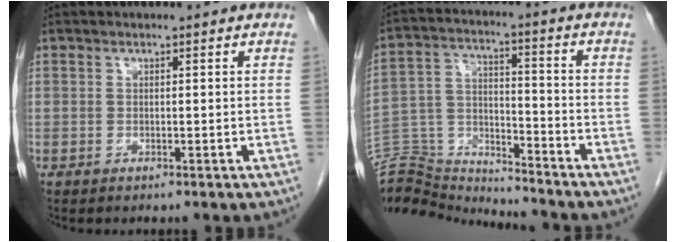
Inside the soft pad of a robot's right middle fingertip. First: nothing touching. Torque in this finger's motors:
{"motor_torque": [0.17, 0.06, 0.26, -0.02]}